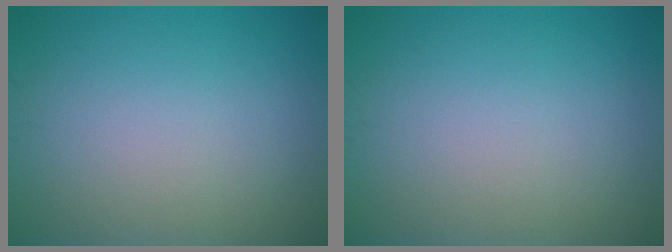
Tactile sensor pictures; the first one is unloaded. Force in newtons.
{"total": 0.0}